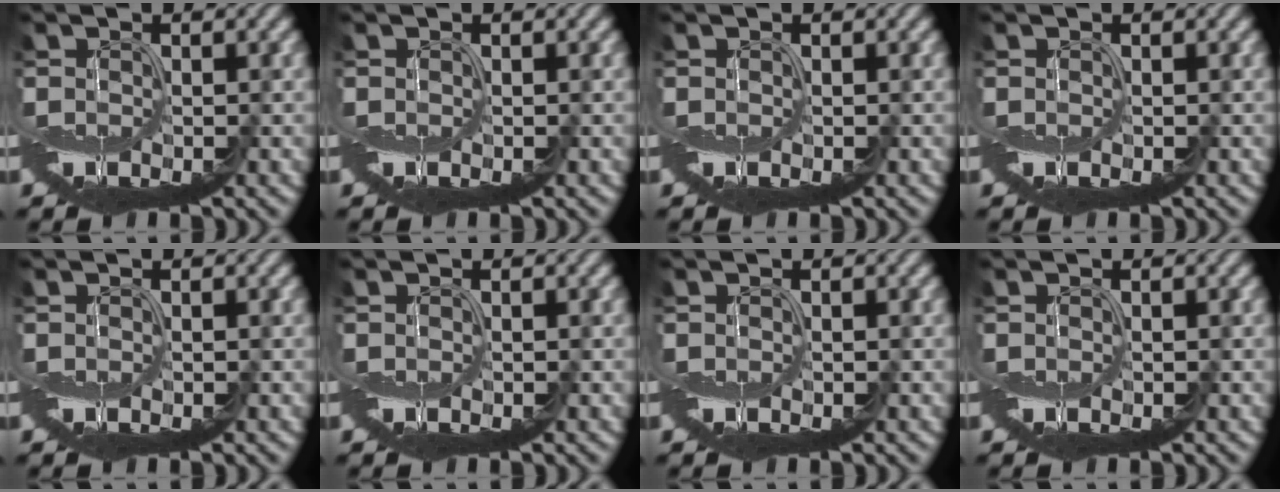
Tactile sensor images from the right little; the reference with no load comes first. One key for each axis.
{"total": 0.0}
{"total": 0.0}
{"total": 0.0}
{"total": 0.0}
{"total": 0.0}
{"total": 0.0}
{"total": 0.0}